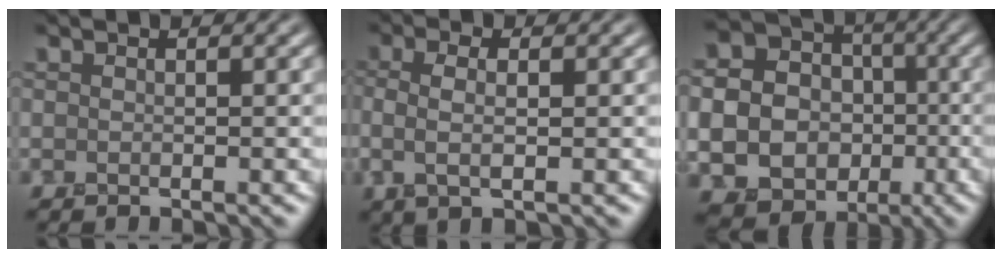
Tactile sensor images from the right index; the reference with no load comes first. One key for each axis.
{"total": 2.9, "fx": 0.1, "fy": 0.9, "fz": 2.7, "tx": -0.056, "ty": 0.002, "tz": -0.001}
{"total": 14.1, "fx": -2.7, "fy": 12.5, "fz": 5.8, "tx": -0.146, "ty": -0.022, "tz": -0.051}